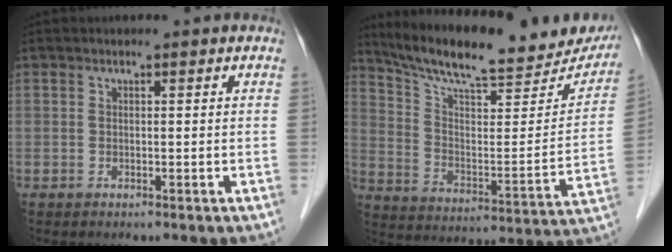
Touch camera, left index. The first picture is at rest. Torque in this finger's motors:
{"motor_torque": [0.23, -0.38, 0.25, 0.09]}